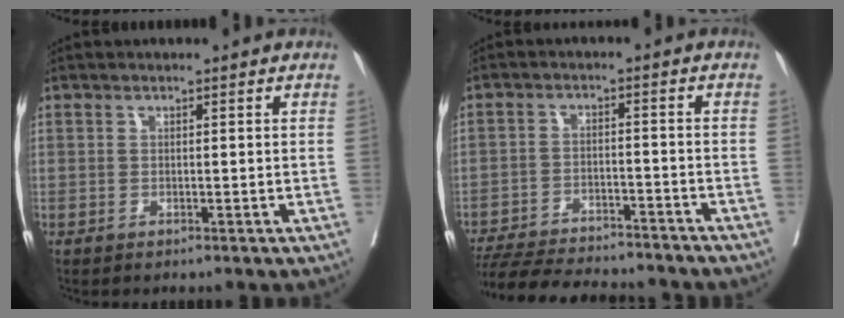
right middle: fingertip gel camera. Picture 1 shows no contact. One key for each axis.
{"total": 18.0, "fx": -16.3, "fy": 2.8, "fz": 6.9, "tx": -0.143, "ty": -0.024, "tz": -0.235}